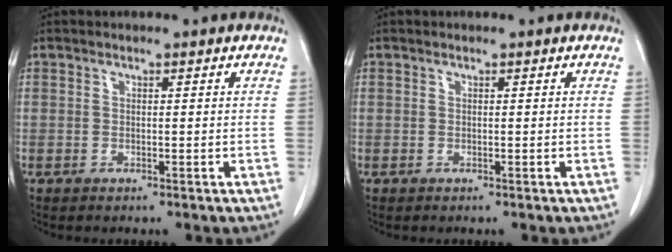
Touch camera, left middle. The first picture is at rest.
{"total": 0.0}